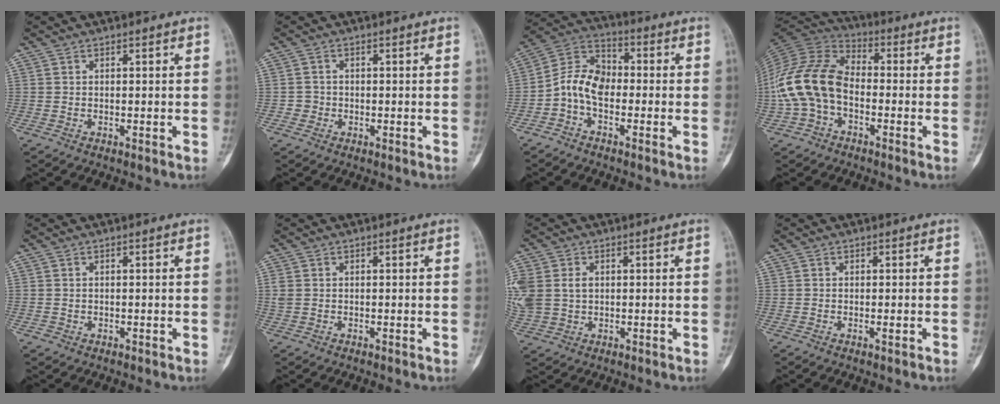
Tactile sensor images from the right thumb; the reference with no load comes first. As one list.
[{"total": 1.7, "force": [-0.5, 1.6, 0.1], "torque": [0.007, 0.008, -0.014]}, {"total": 8.9, "force": [-2.2, 5.8, 6.3], "torque": [-0.111, 0.036, -0.056]}, {"total": 15.6, "force": [-2.8, 10.4, 11.3], "torque": [-0.228, 0.040, -0.060]}, {"total": 0.6, "force": [-0.2, 0.6, 0.0], "torque": [0.005, 0.003, -0.004]}, {"total": 1.2, "force": [-0.1, 0.9, 0.7], "torque": [-0.026, 0.003, -0.004]}, {"total": 12.0, "force": [1.3, 9.7, 7.1], "torque": [-0.203, 0.018, 0.038]}, {"total": 0.7, "force": [-0.2, 0.2, 0.7], "torque": [-0.012, -0.001, -0.002]}]